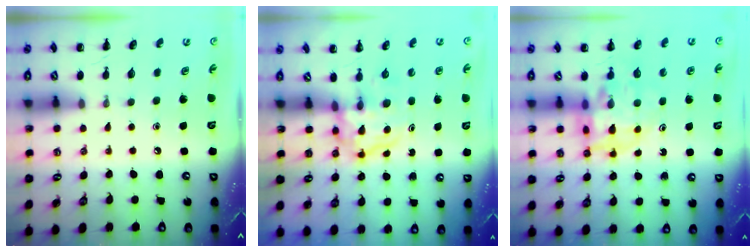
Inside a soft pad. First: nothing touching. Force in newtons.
{"total": 3.8, "press": 3.8, "slide": 0.4}
{"total": 11.2, "press": 10.7, "slide": 3.3}